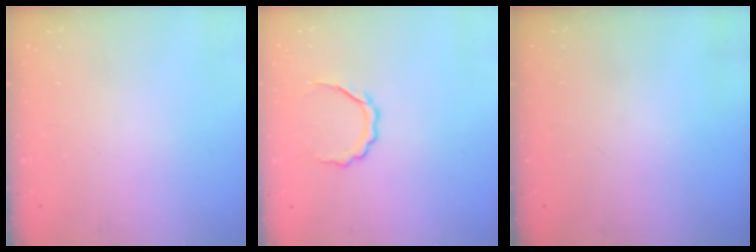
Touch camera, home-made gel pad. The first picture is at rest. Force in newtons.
{"total": 5.2, "press": 5.1, "slide": 0.4}
{"total": 0.0}